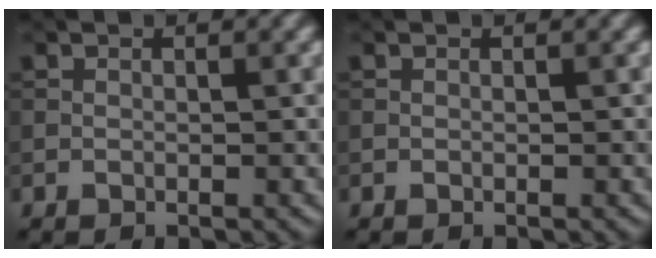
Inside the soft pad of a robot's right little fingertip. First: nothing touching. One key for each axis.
{"total": 0.0}